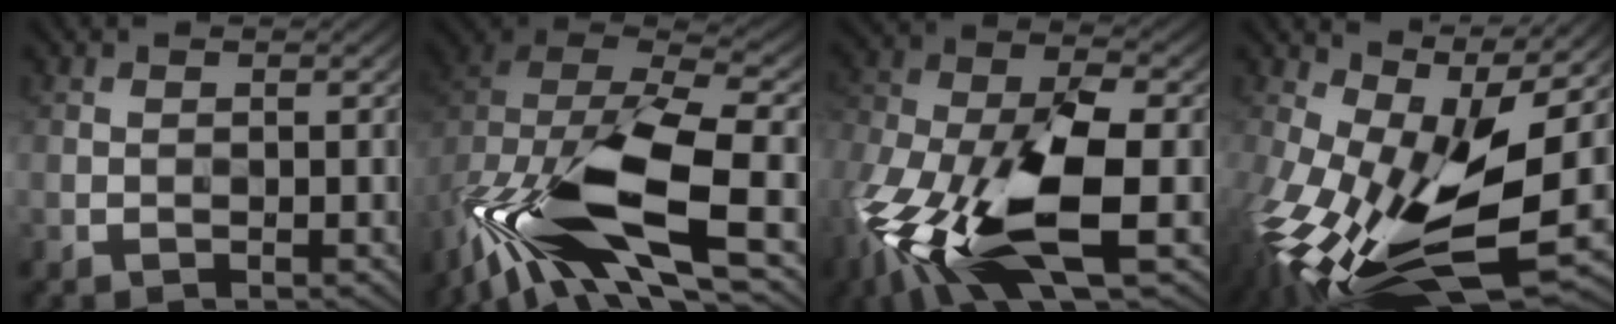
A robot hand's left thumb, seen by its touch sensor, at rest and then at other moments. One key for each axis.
{"total": 16.6, "fx": -7.0, "fy": 7.7, "fz": 12.9, "tx": -0.275, "ty": -0.034, "tz": -0.121}
{"total": 15.8, "fx": -6.8, "fy": 6.2, "fz": 12.8, "tx": -0.286, "ty": -0.025, "tz": -0.134}
{"total": 16.3, "fx": -3.4, "fy": 7.1, "fz": 14.3, "tx": -0.301, "ty": -0.024, "tz": -0.064}